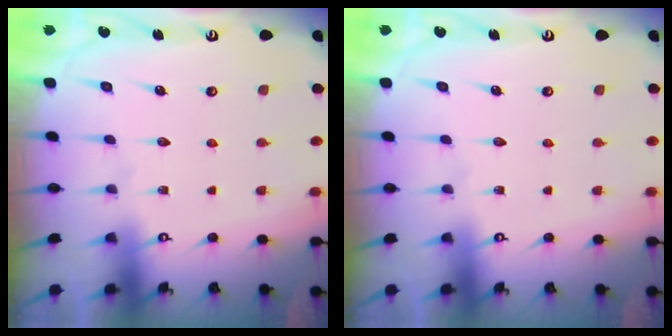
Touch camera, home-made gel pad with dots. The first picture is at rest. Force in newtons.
{"total": 0.0}